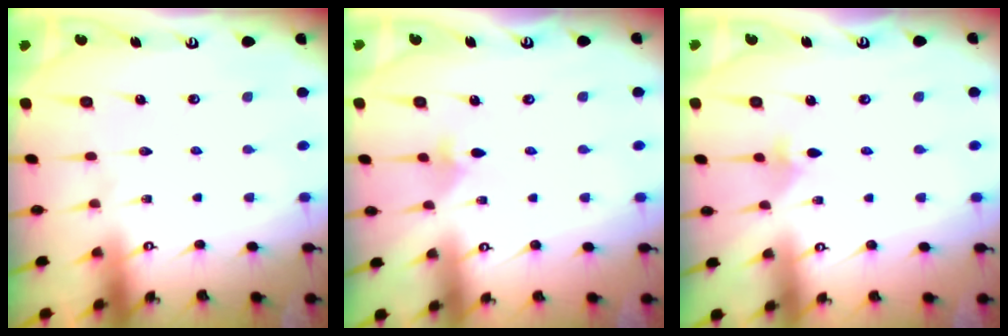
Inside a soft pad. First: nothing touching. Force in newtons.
{"total": 2.6, "press": 2.6, "slide": 0.6}
{"total": 2.6, "press": 2.6, "slide": 0.6}